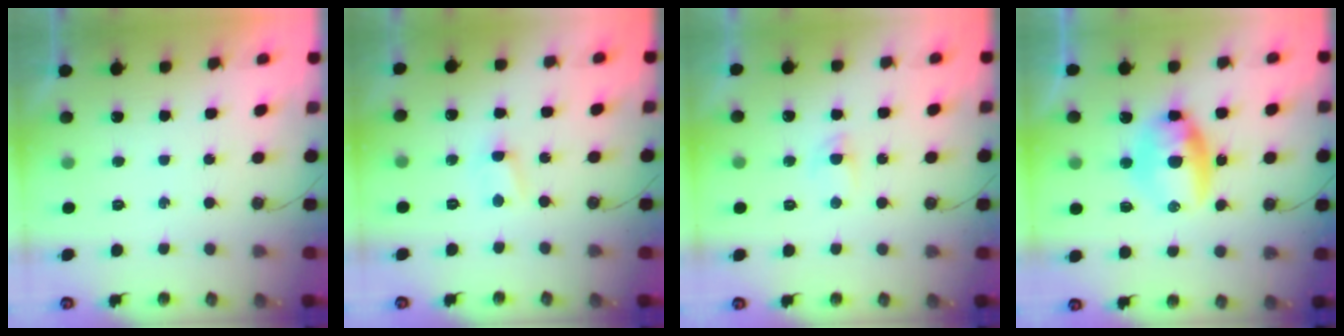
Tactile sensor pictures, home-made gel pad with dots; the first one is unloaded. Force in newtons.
{"total": 2.6, "press": 2.6, "slide": 0.4}
{"total": 2.2, "press": 2.2, "slide": 0.4}
{"total": 10.4, "press": 9.6, "slide": 4.0}